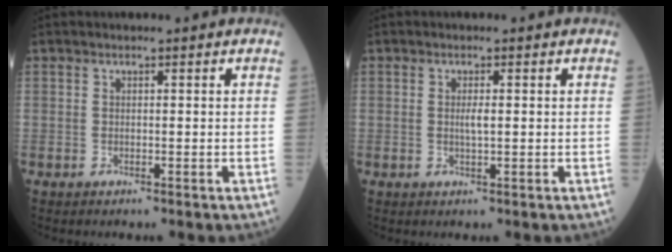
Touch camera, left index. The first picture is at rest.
{"total": 1.5, "force": [-0.1, 0.2, 1.5], "torque": [-0.029, -0.003, -0.002]}